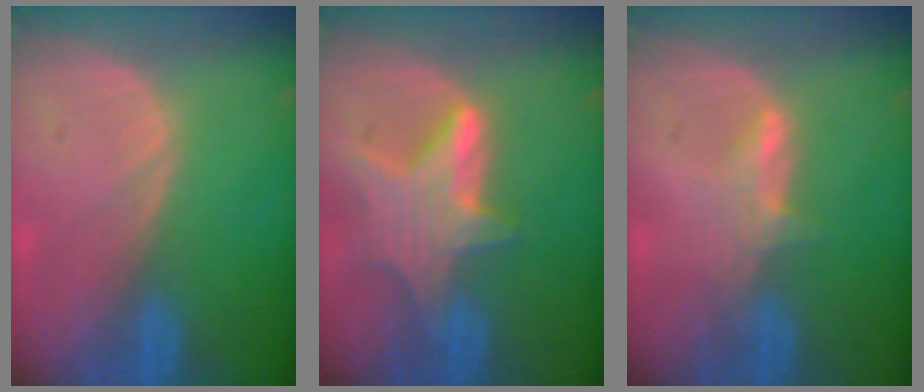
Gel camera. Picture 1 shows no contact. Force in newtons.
{"total": 7.4, "press": 6.9, "slide": 2.6}
{"total": 2.9, "press": 2.9, "slide": 0.4}